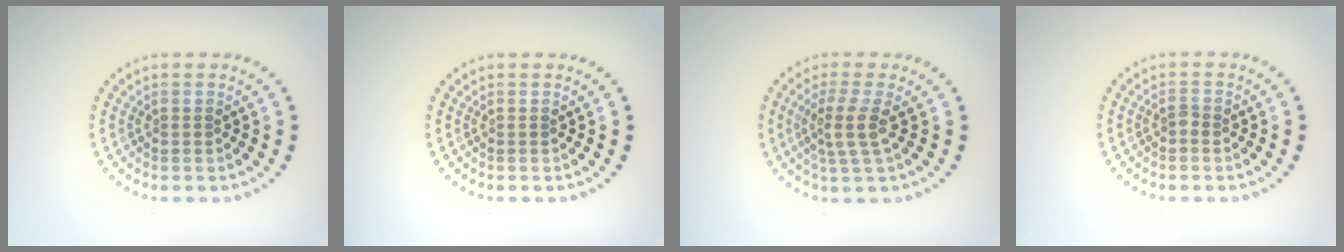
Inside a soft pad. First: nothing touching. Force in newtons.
{"total": 0.0}
{"total": 2.9, "press": 2.2, "slide": 1.8}
{"total": 0.6, "press": 0.5, "slide": 0.4}